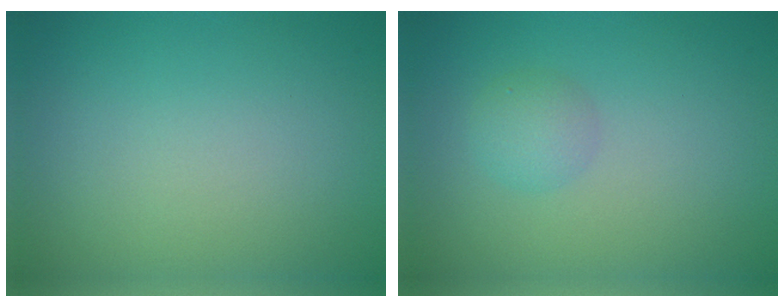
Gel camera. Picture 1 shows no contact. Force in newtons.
{"total": 1.7, "press": 1.7, "slide": 0.1}